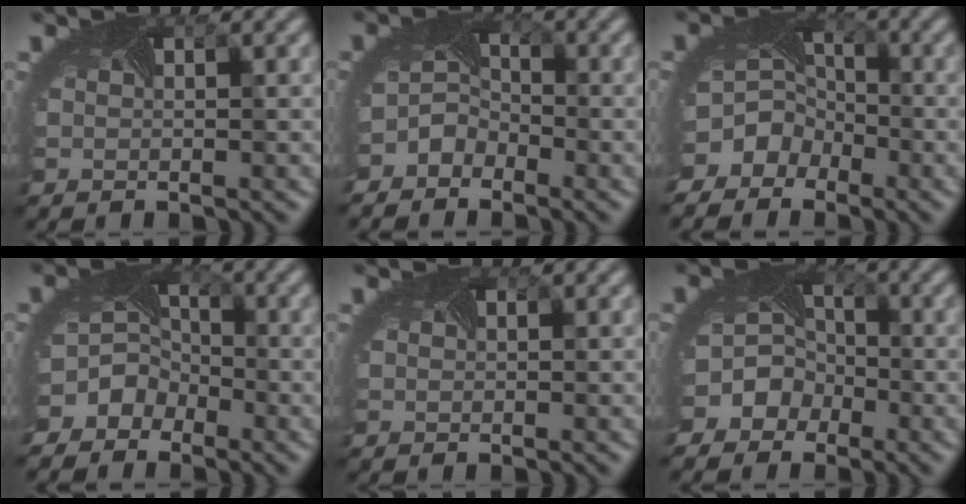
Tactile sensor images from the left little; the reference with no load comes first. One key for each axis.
{"total": 2.6, "fx": -2.1, "fy": 1.5, "fz": 0.3, "tx": -0.012, "ty": -0.004, "tz": -0.048}
{"total": 7.1, "fx": -4.0, "fy": 5.6, "fz": 1.8, "tx": -0.028, "ty": -0.017, "tz": -0.063}
{"total": 5.5, "fx": -3.5, "fy": 4.1, "fz": 1.1, "tx": 0.003, "ty": -0.005, "tz": -0.060}
{"total": 0.6, "fx": 0.2, "fy": 0.5, "fz": 0.2, "tx": -0.005, "ty": -0.004, "tz": 0.002}
{"total": 7.1, "fx": -3.4, "fy": 6.0, "fz": 1.7, "tx": -0.024, "ty": -0.009, "tz": -0.069}